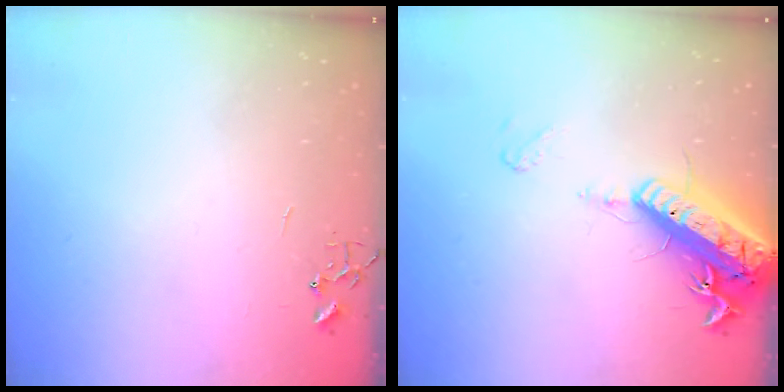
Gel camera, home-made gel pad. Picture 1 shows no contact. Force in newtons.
{"total": 18.9, "press": 18.5, "slide": 3.7}